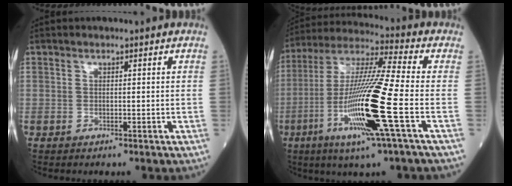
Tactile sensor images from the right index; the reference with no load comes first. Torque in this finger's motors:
{"motor_torque": [2.14, 0.00, 1.05, 0.21]}